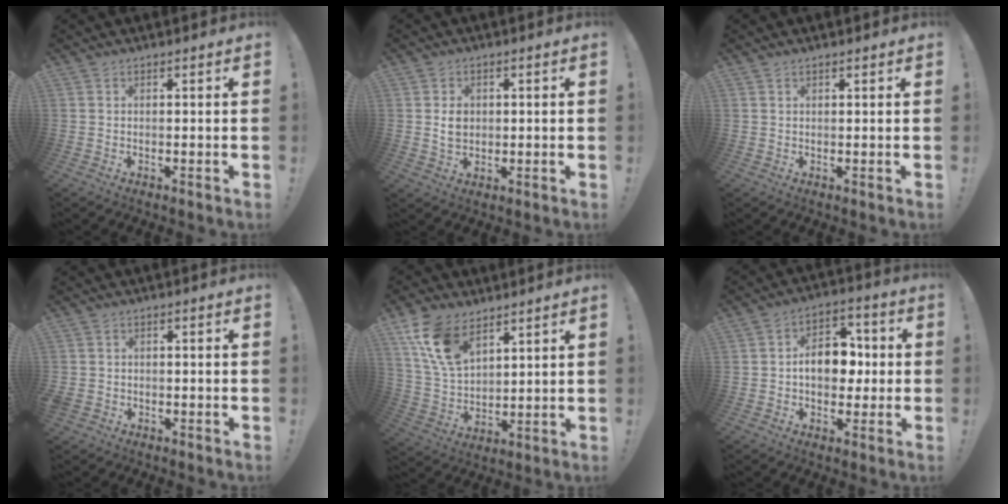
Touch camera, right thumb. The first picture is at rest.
{"total": 4.7, "force": [0.3, 3.8, 2.7], "torque": [-0.038, 0.002, 0.005]}
{"total": 0.9, "force": [0.8, 0.4, 0.3], "torque": [-0.003, -0.001, 0.014]}
{"total": 2.2, "force": [-1.2, 1.6, 0.9], "torque": [-0.019, 0.006, -0.020]}
{"total": 13.9, "force": [8.4, 8.2, 7.4], "torque": [-0.150, -0.036, 0.164]}
{"total": 11.9, "force": [-0.6, 8.7, 8.2], "torque": [-0.117, 0.021, -0.002]}